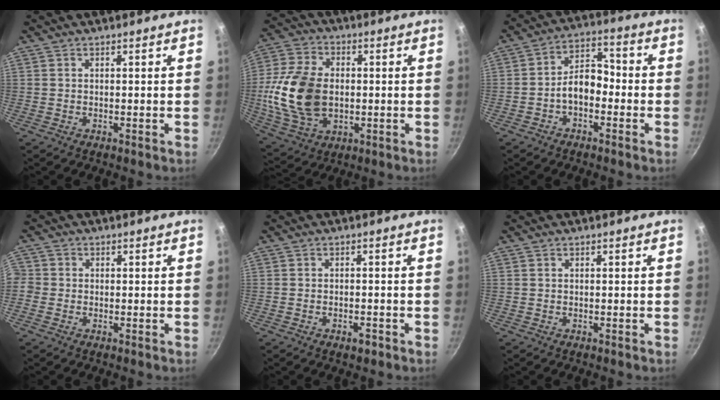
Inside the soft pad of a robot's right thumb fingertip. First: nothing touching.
{"total": 18.3, "force": [-0.6, 12.3, 13.5], "torque": [-0.258, 0.009, -0.006]}
{"total": 7.5, "force": [-2.4, 4.8, 5.3], "torque": [-0.060, 0.043, -0.049]}
{"total": 2.9, "force": [-0.8, 2.7, 0.7], "torque": [-0.006, 0.009, -0.023]}
{"total": 2.1, "force": [-1.2, 1.0, 1.4], "torque": [-0.021, 0.010, -0.018]}
{"total": 0.0}